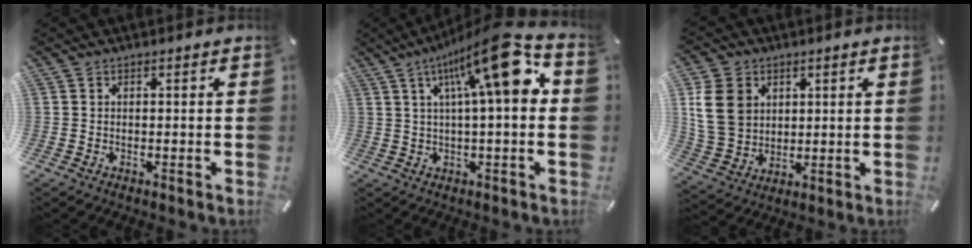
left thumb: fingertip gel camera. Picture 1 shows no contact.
{"total": 18.1, "force": [6.4, 4.5, 16.4], "torque": [-0.249, -0.030, 0.091]}
{"total": 11.1, "force": [3.1, 9.4, 5.0], "torque": [-0.133, 0.002, 0.059]}